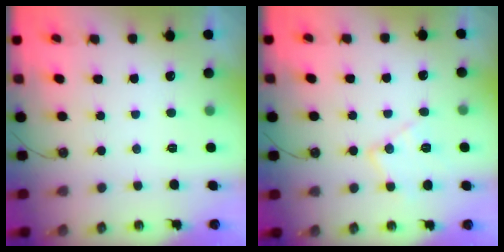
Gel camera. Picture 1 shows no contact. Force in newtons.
{"total": 11.1, "press": 11.1, "slide": 0.6}